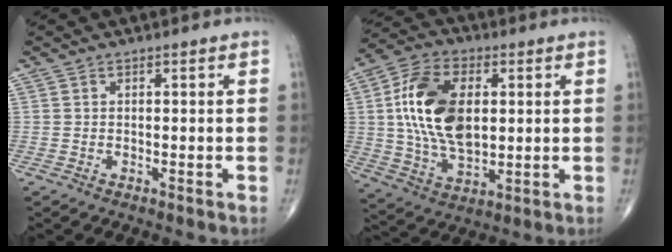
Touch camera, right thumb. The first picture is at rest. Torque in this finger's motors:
{"motor_torque": [1.99, 3.02, 1.57, 0.05, 0.21]}